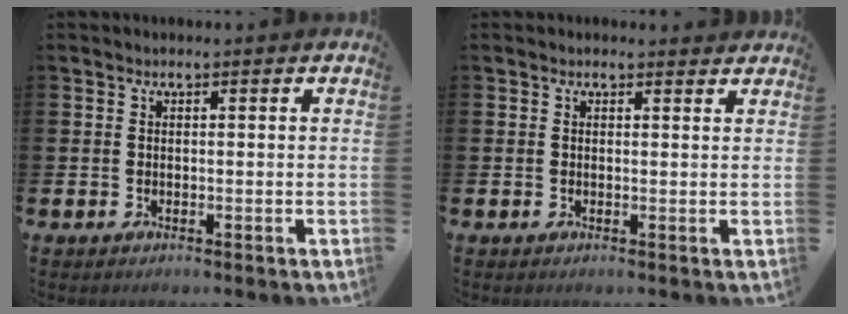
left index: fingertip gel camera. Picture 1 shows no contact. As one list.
[{"total": 0.7, "force": [0.6, 0.3, 0.1], "torque": [0.005, 0.002, 0.010]}]